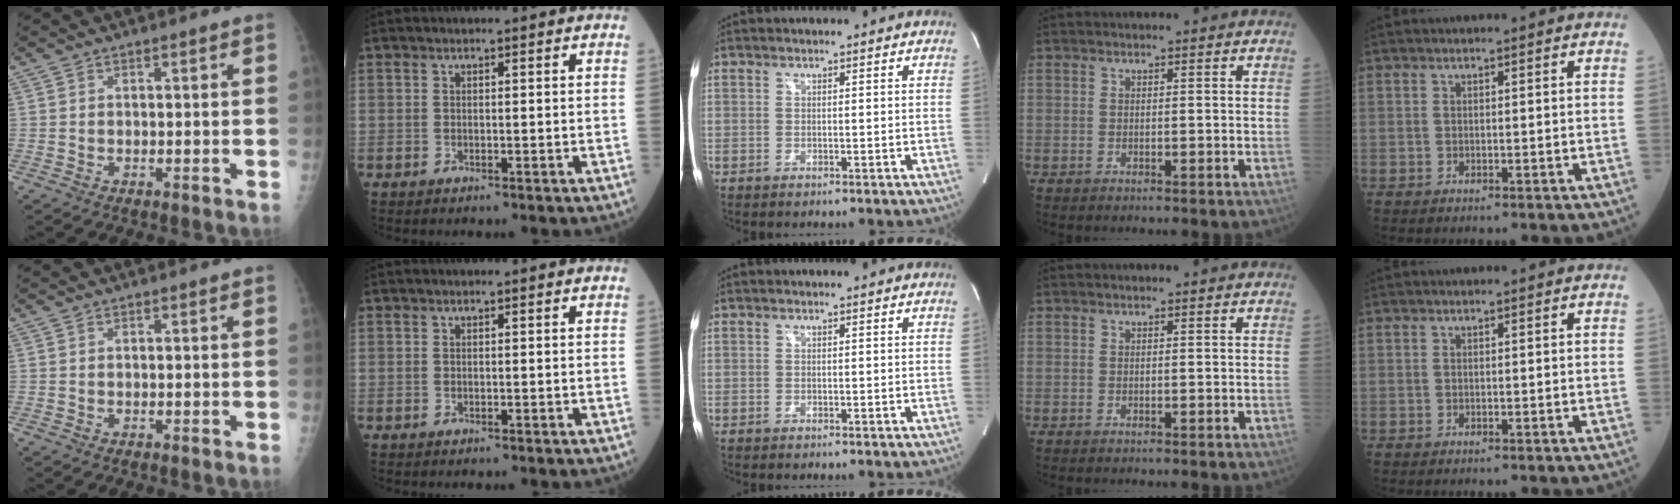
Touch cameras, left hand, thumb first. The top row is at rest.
{}